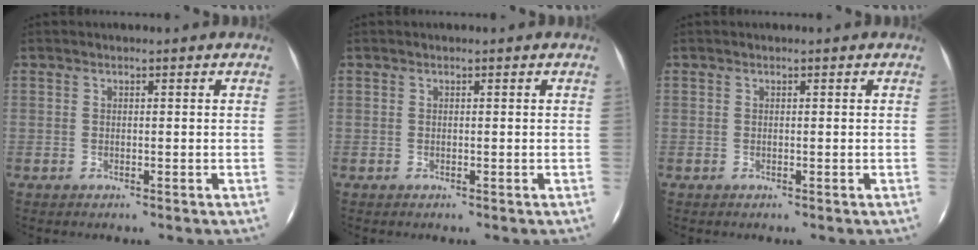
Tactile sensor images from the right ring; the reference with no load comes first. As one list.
[{"total": 0.0}, {"total": 0.0}]